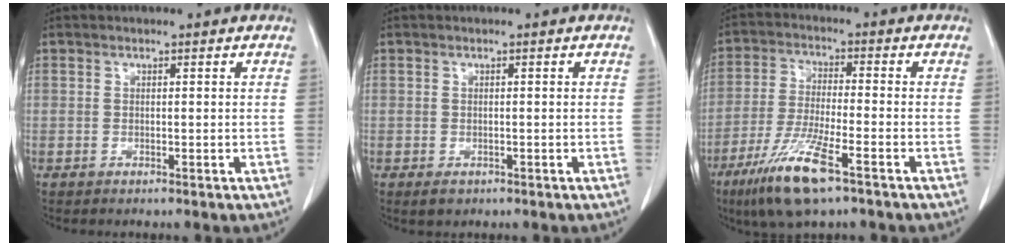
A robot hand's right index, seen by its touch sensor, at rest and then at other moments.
{"total": 1.7, "force": [-1.0, 1.2, 0.7], "torque": [-0.014, 0.000, -0.007]}
{"total": 10.9, "force": [-6.4, 1.3, 8.7], "torque": [-0.177, -0.027, -0.116]}